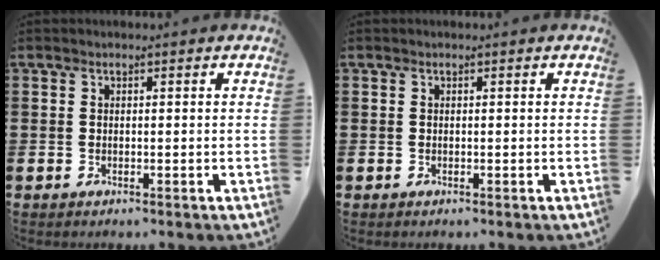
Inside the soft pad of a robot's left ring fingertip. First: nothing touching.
{"total": 0.0}